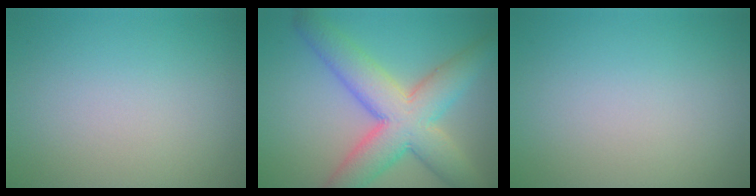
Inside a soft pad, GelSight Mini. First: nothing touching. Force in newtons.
{"total": 9.1, "press": 9.1, "slide": 0.3}
{"total": 0.0}